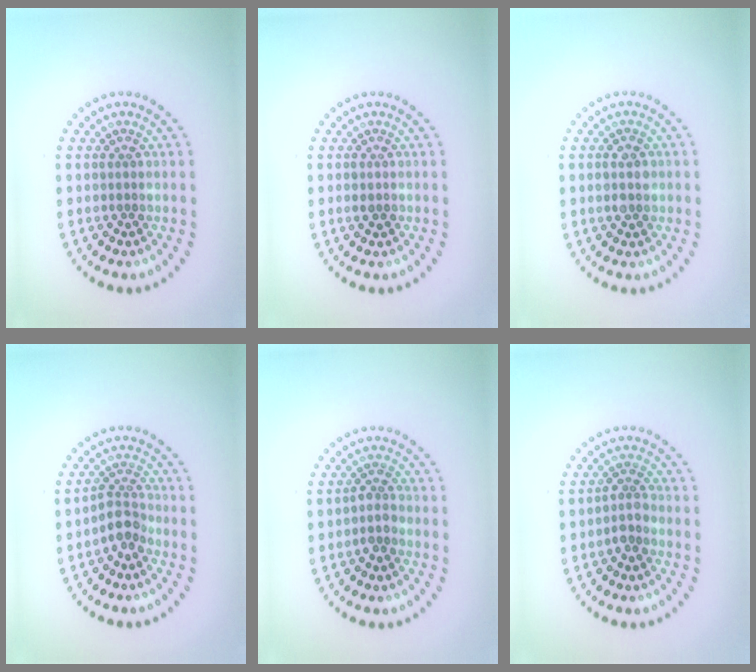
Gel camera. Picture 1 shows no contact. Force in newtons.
{"total": 0.9, "press": 0.9, "slide": 0.2}
{"total": 2.0, "press": 2.0, "slide": 0.2}
{"total": 2.4, "press": 1.8, "slide": 1.6}
{"total": 1.5, "press": 1.2, "slide": 0.9}
{"total": 1.8, "press": 1.4, "slide": 1.0}